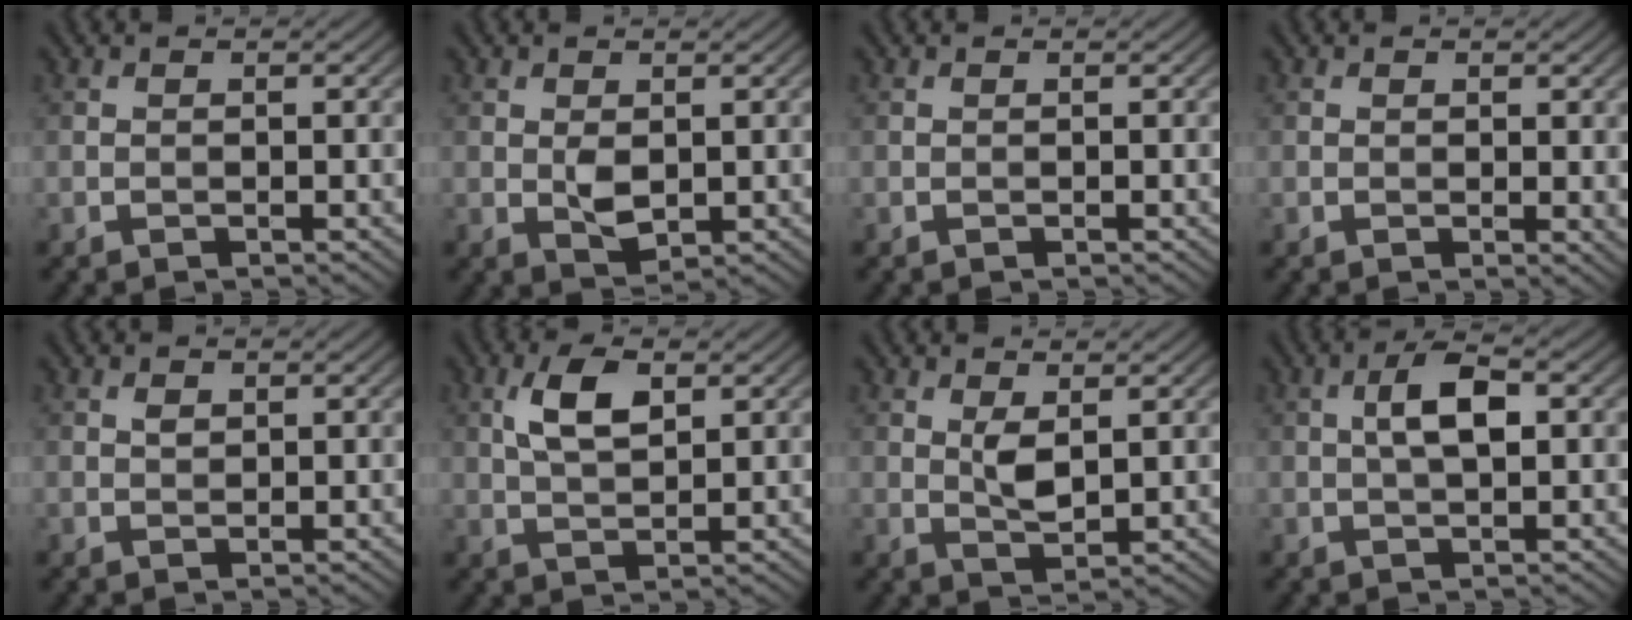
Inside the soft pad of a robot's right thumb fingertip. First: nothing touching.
{"total": 2.6, "force": [0.2, 1.6, 2.0], "torque": [-0.043, -0.006, 0.009]}
{"total": 0.0}
{"total": 1.4, "force": [0.5, 0.7, 1.2], "torque": [-0.015, -0.006, 0.011]}
{"total": 1.0, "force": [0.5, 0.7, 0.6], "torque": [-0.012, -0.001, 0.010]}
{"total": 5.3, "force": [2.0, 2.4, 4.3], "torque": [-0.095, 0.003, 0.039]}
{"total": 2.9, "force": [0.9, 1.2, 2.5], "torque": [-0.054, -0.006, 0.022]}
{"total": 4.8, "force": [0.7, 1.9, 4.4], "torque": [-0.087, 0.008, 0.011]}